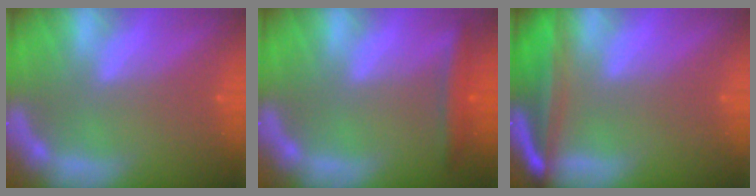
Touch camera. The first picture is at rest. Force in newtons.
{"total": 2.9}
{"total": 8.0}